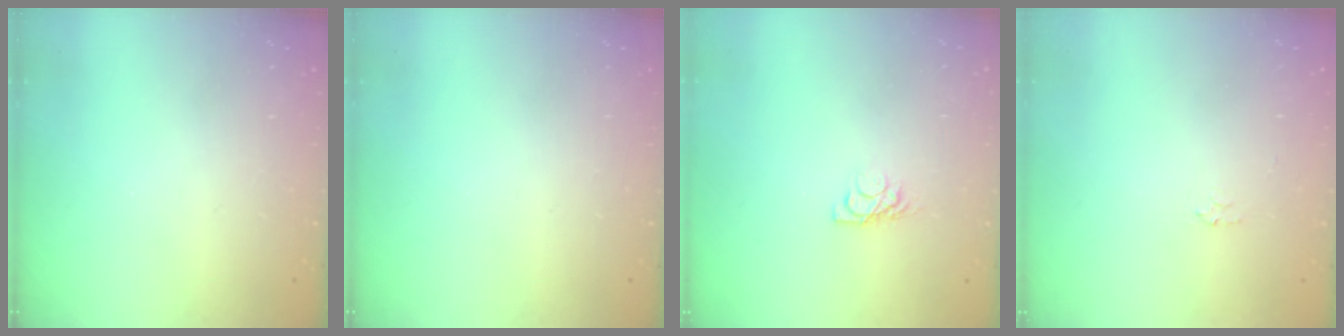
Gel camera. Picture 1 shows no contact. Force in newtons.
{"total": 0.0}
{"total": 5.9, "press": 5.9, "slide": 0.7}
{"total": 2.3, "press": 2.3, "slide": 0.4}